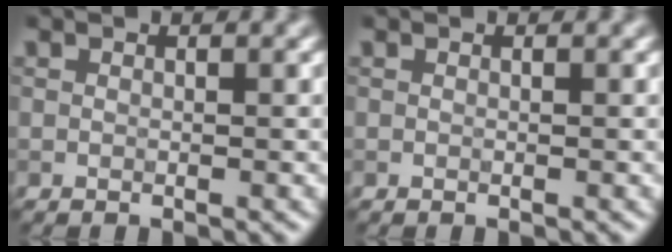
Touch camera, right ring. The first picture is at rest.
{"total": 0.0}